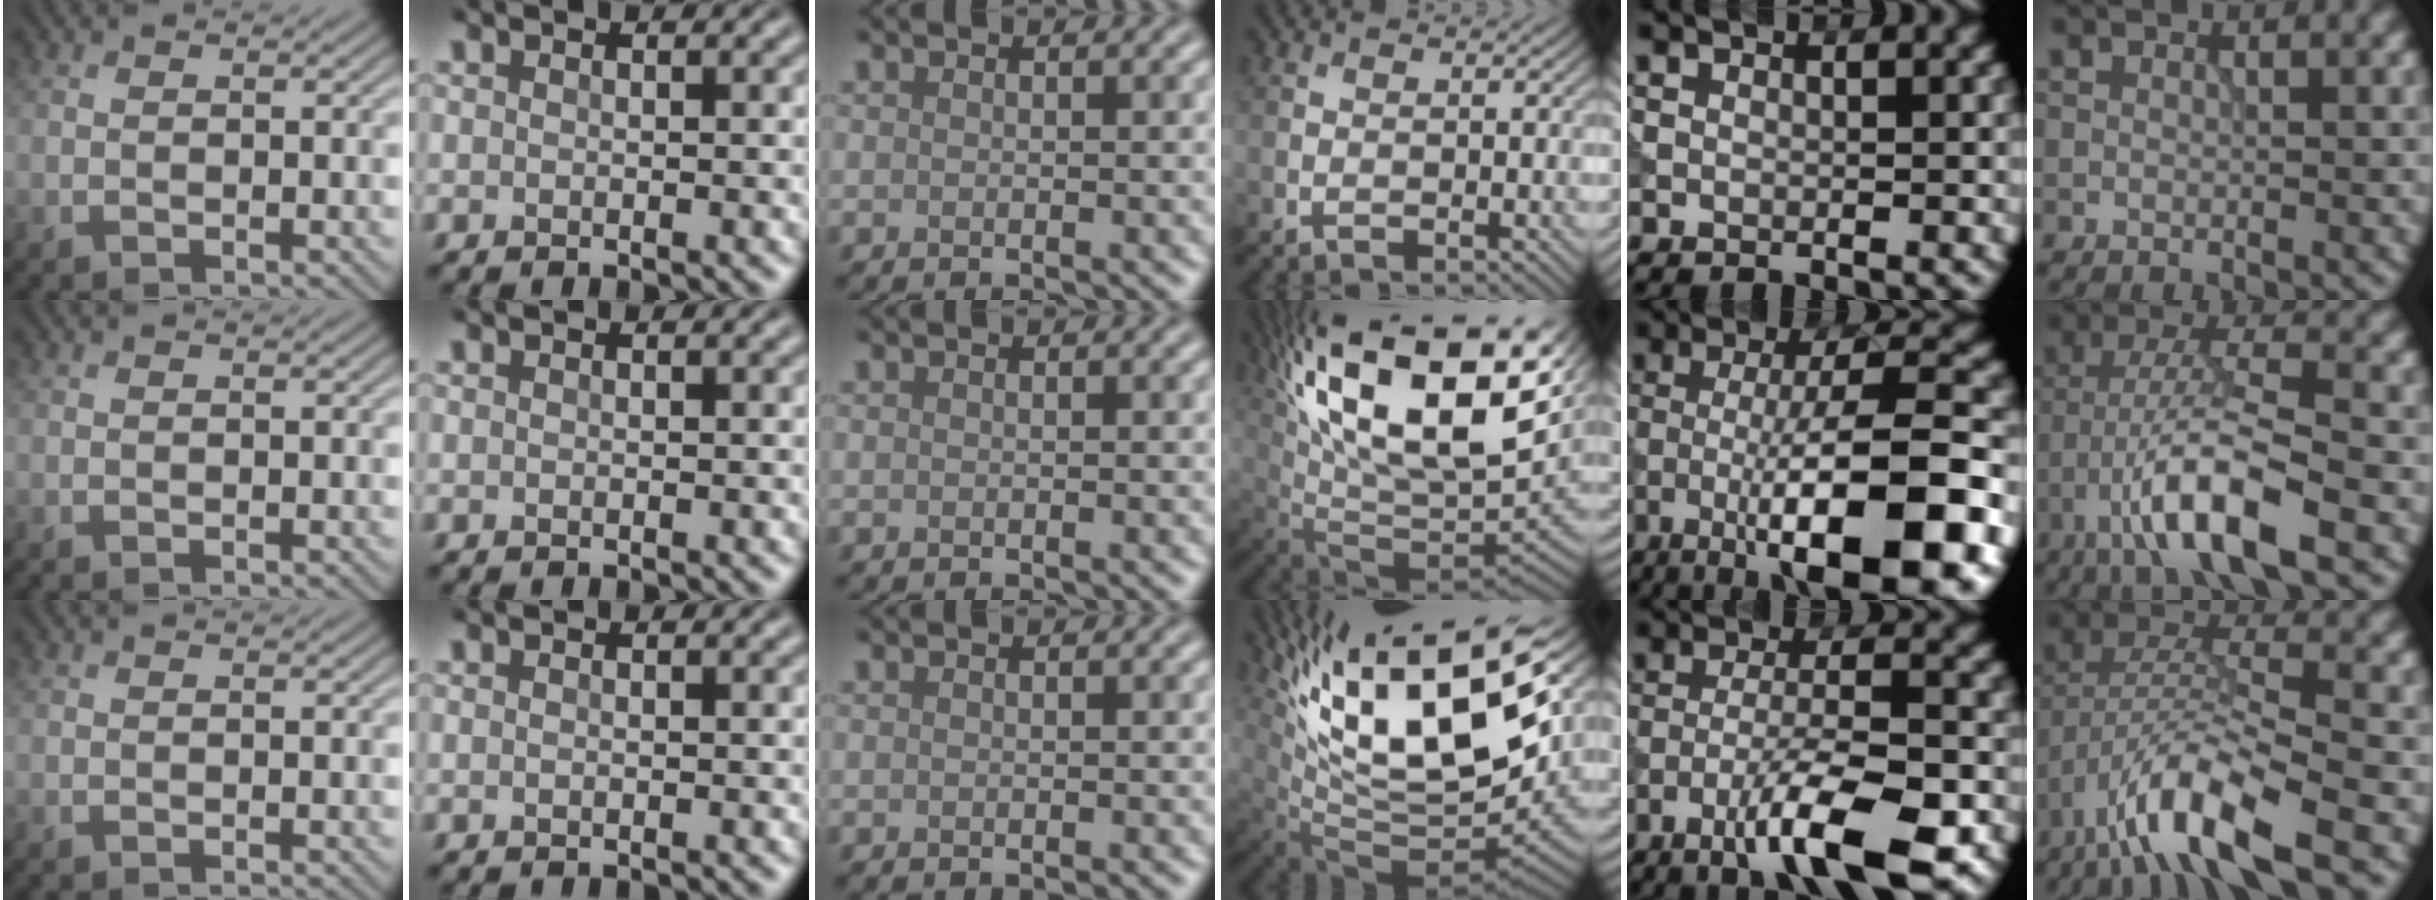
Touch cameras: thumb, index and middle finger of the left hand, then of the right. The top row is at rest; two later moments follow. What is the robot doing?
{"motion": "dispense", "object": "syringe"}